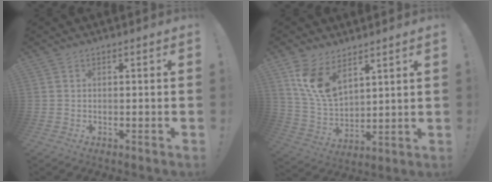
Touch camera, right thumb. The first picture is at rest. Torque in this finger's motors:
{"motor_torque": [0.43, 0.56, 0.23, 0.08, 0.27]}